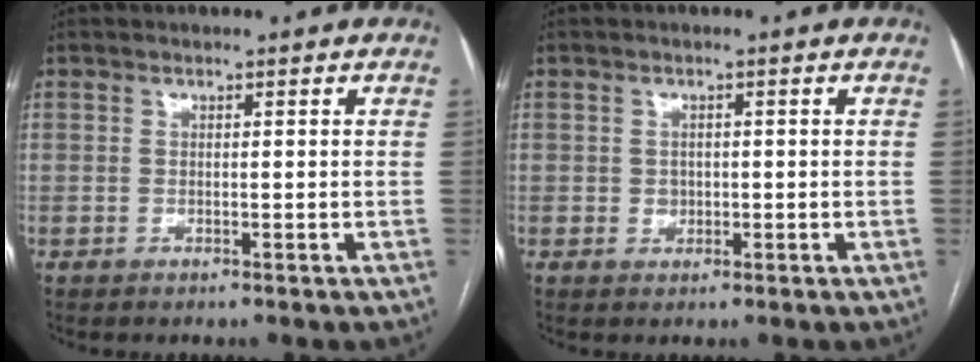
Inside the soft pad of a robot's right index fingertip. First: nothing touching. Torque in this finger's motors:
{"motor_torque": [0.21, -0.05, 0.03, 0.00]}